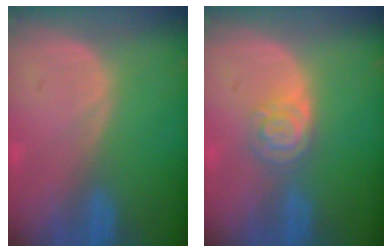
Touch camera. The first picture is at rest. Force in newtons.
{"total": 4.3, "press": 3.9, "slide": 1.9}